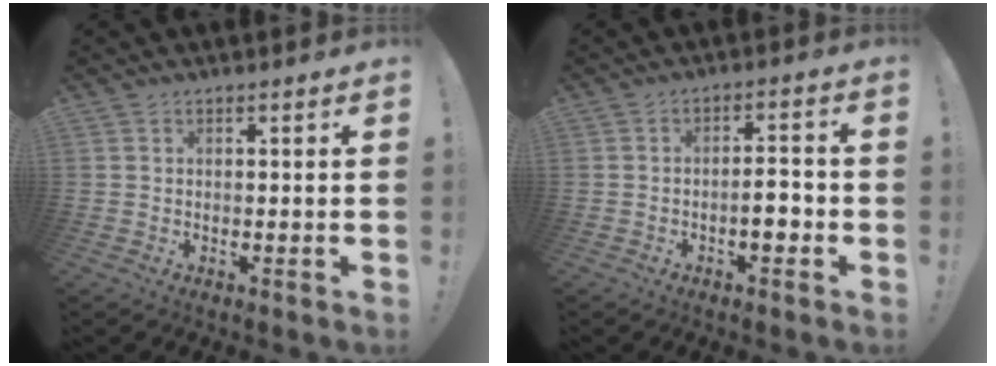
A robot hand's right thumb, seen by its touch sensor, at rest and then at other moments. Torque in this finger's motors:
{"motor_torque": [0.69, 0.36, 0.30, -0.34, 0.07]}